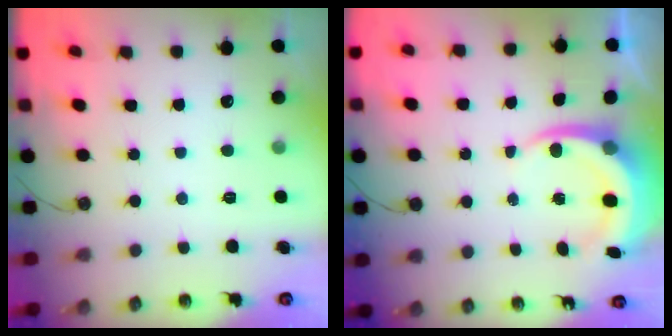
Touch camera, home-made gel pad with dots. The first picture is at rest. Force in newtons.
{"total": 7.3, "press": 7.2, "slide": 1.3}